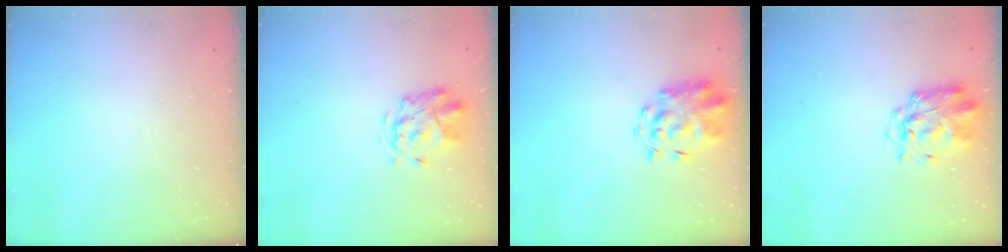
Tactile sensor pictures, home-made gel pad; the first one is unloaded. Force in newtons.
{"total": 2.7, "press": 2.4, "slide": 1.3}
{"total": 3.7, "press": 3.4, "slide": 1.4}
{"total": 2.9, "press": 2.8, "slide": 0.7}